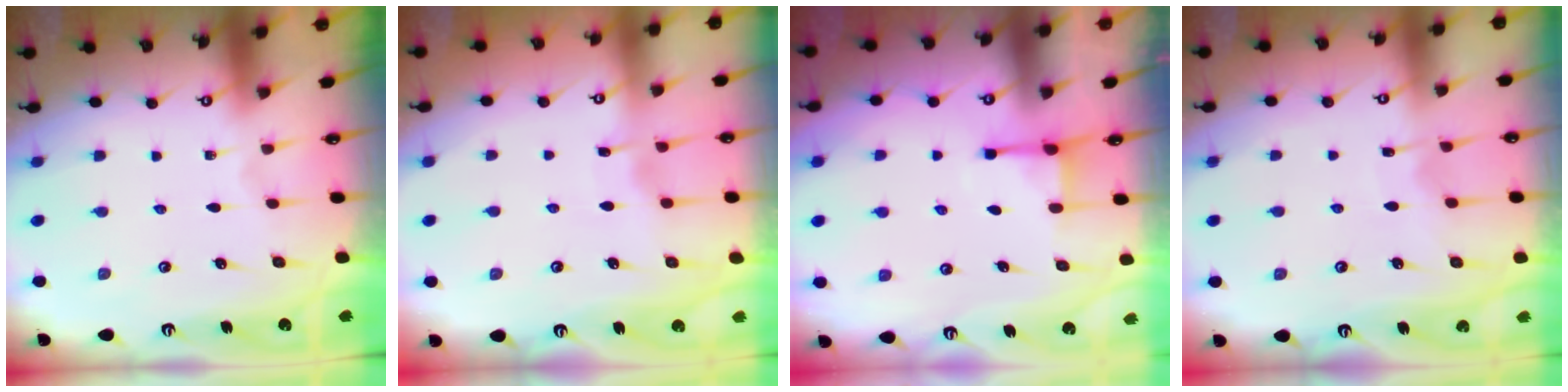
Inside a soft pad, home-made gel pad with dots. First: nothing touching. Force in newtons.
{"total": 3.9, "press": 3.9, "slide": 0.5}
{"total": 2.5, "press": 2.4, "slide": 0.5}
{"total": 4.8, "press": 4.8, "slide": 0.6}